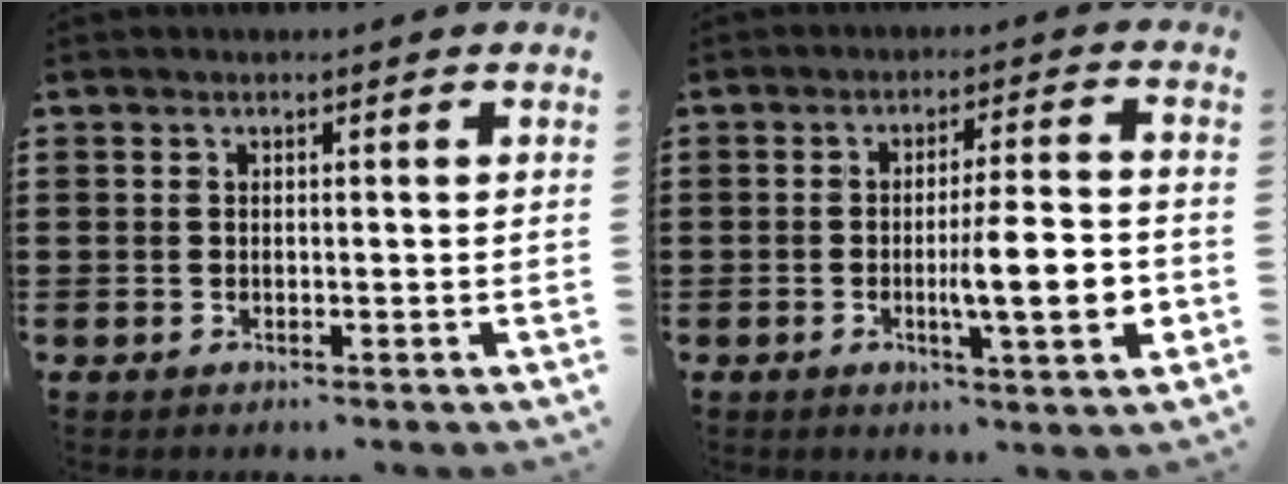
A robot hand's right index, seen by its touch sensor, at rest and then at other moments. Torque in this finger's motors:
{"motor_torque": [2.04, -0.10, 0.68, 0.20]}